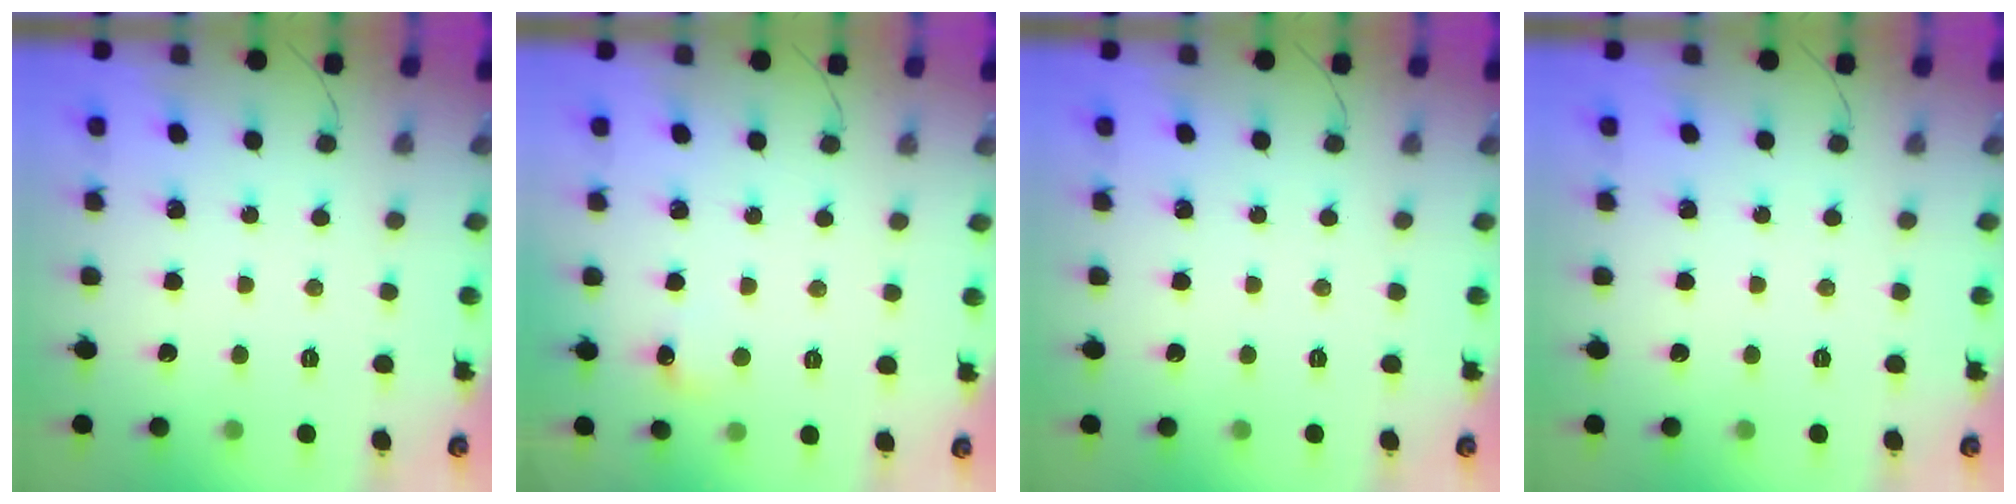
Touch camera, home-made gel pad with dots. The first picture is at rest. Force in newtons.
{"total": 5.2, "press": 5.0, "slide": 1.4}
{"total": 0.0}
{"total": 0.0}